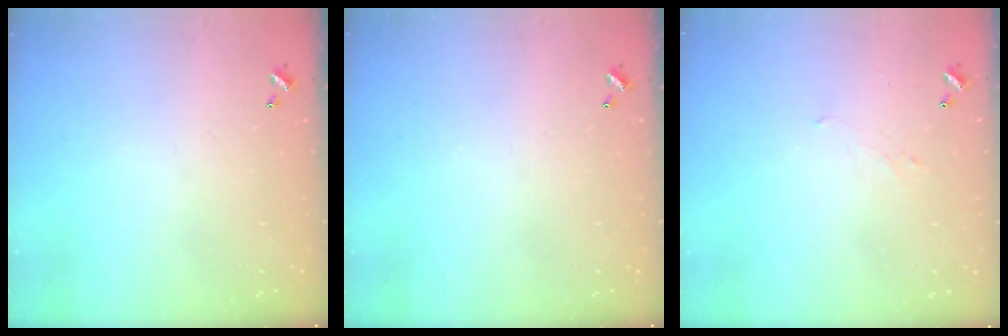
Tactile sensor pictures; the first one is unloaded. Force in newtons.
{"total": 0.0}
{"total": 0.7, "press": 0.2, "slide": 0.7}